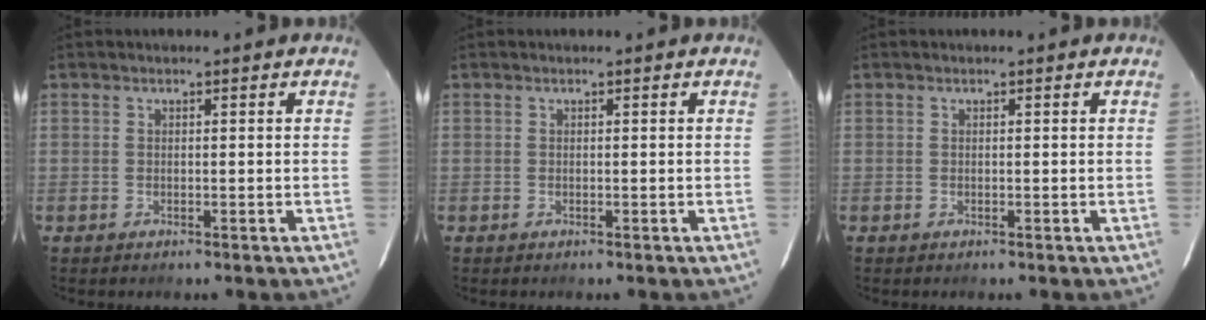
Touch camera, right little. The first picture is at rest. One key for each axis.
{"total": 0.0}
{"total": 0.0}